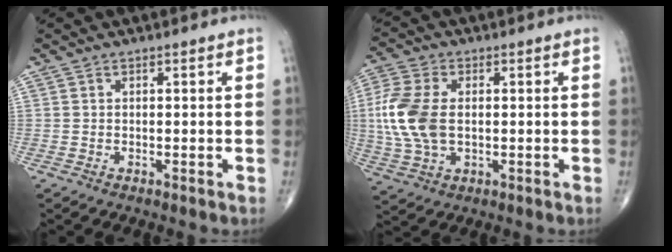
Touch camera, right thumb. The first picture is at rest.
{"total": 11.9, "force": [0.3, 7.2, 9.5], "torque": [-0.228, 0.006, 0.006]}